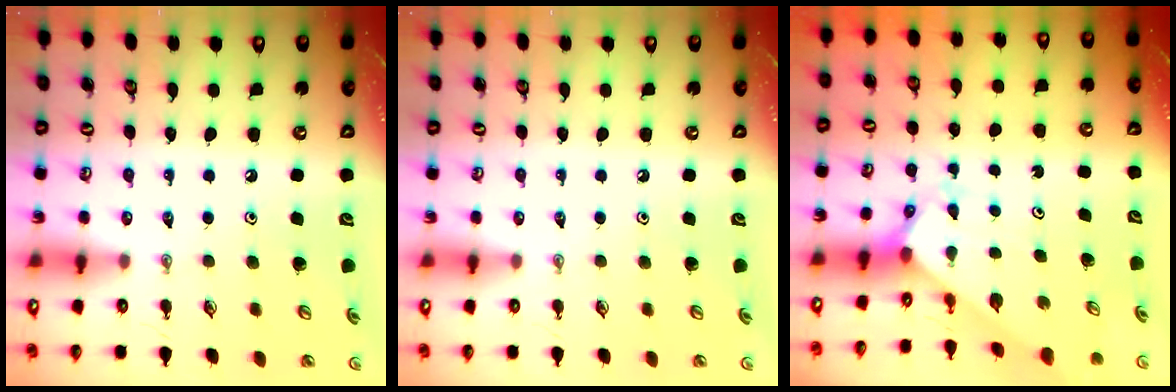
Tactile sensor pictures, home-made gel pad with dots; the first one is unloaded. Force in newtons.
{"total": 0.0}
{"total": 2.2, "press": 2.2, "slide": 0.2}